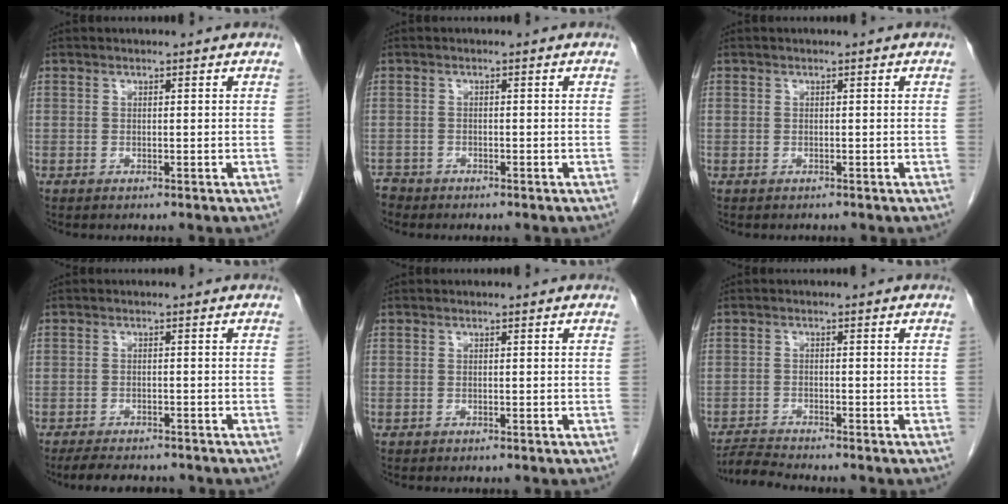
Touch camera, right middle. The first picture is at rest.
{"total": 2.0, "force": [-1.9, 0.7, -0.3], "torque": [-0.002, -0.004, -0.037]}
{"total": 0.6, "force": [-0.3, 0.5, 0.1], "torque": [-0.008, 0.001, -0.007]}
{"total": 7.4, "force": [-6.4, 2.2, 3.0], "torque": [-0.047, -0.007, -0.089]}
{"total": 0.0}
{"total": 3.2, "force": [-3.1, -1.1, 0.0], "torque": [-0.009, -0.022, -0.058]}